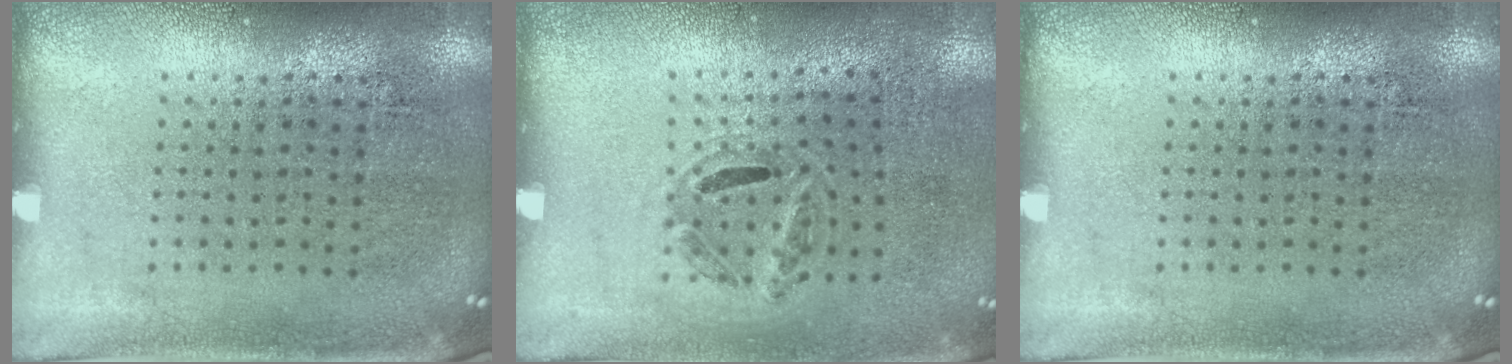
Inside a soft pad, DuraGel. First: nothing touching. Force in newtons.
{"total": 1.2, "press": 0.8, "slide": 0.9}
{"total": 0.0}